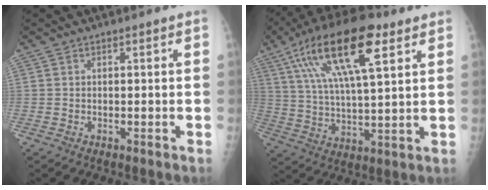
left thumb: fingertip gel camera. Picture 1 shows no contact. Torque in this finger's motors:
{"motor_torque": [0.76, 0.62, 1.88, -0.89, 0.49]}